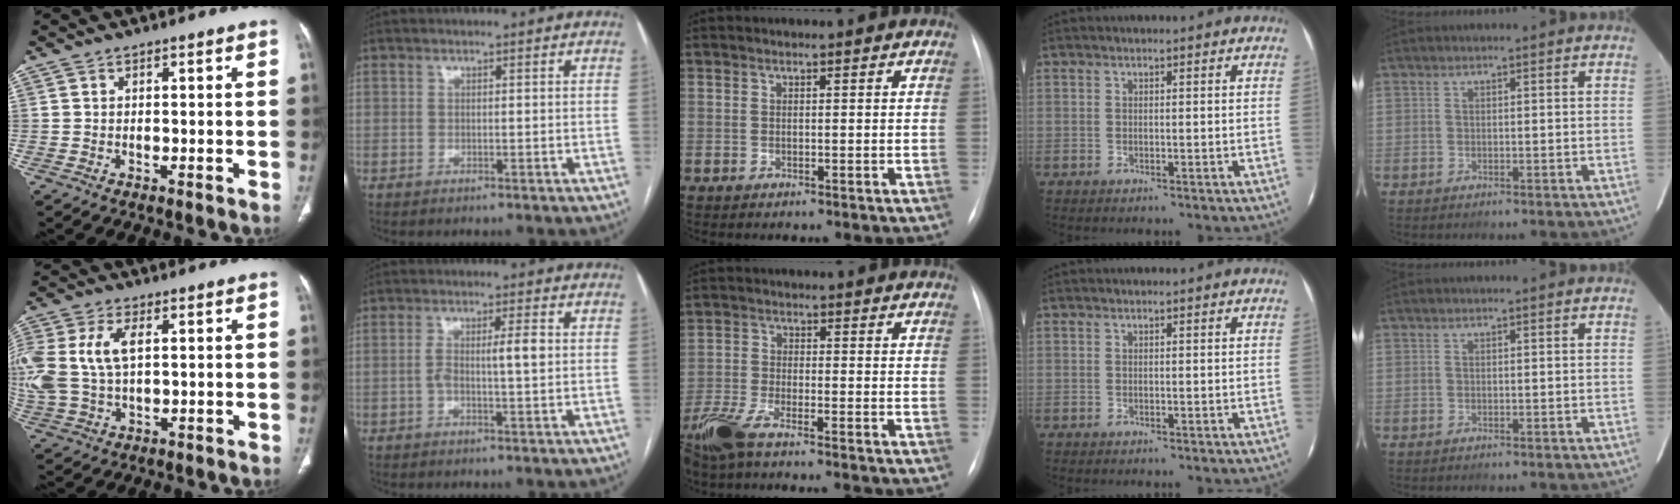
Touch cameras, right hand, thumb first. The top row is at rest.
{"thumb": {"total": 15.0, "force": [2.6, 8.9, 11.8], "torque": [-0.301, 0.007, 0.054]}, "index": {"total": 4.8, "force": [0.0, 0.7, 4.7], "torque": [-0.089, 0.011, 0.001]}, "middle": {"total": 10.5, "force": [-8.6, 1.3, 5.8], "torque": [-0.114, -0.019, -0.148]}}